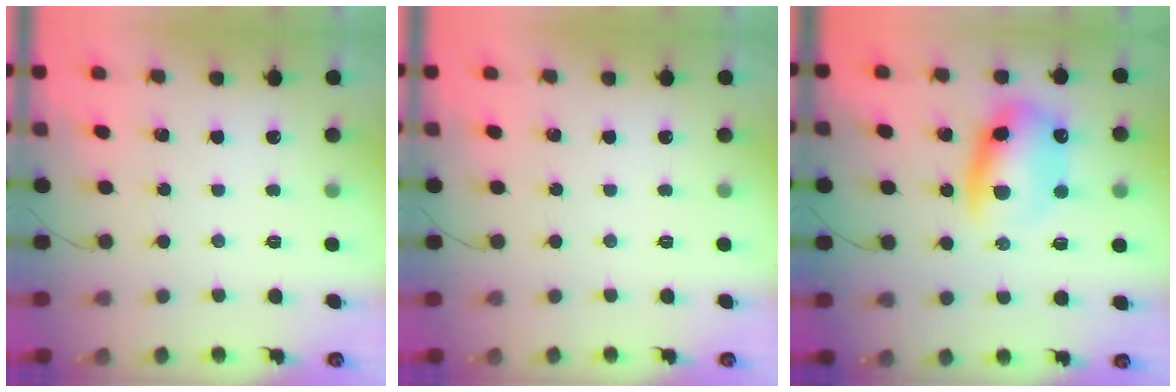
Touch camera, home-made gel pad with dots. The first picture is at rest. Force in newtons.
{"total": 0.0}
{"total": 12.6, "press": 12.1, "slide": 3.2}